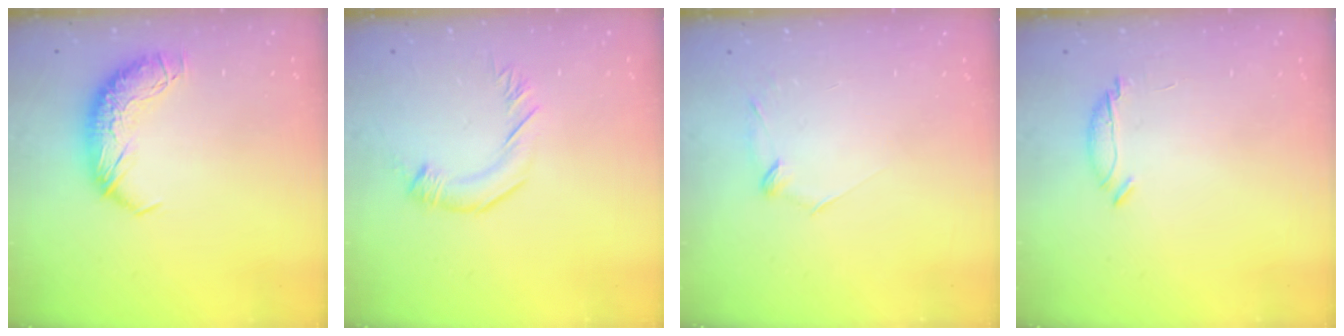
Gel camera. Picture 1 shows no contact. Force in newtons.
{"total": 3.0, "press": 2.9, "slide": 0.5}
{"total": 7.5, "press": 7.4, "slide": 0.7}
{"total": 5.8, "press": 5.7, "slide": 1.1}